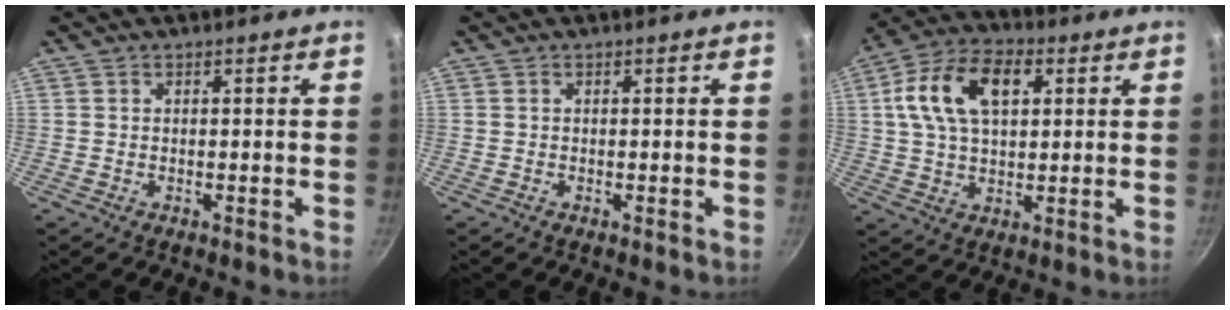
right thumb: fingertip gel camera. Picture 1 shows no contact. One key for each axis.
{"total": 0.0}
{"total": 14.4, "fx": 3.9, "fy": 8.8, "fz": 10.7, "tx": -0.177, "ty": 0.013, "tz": 0.056}